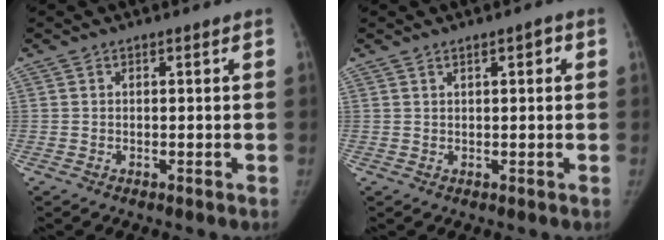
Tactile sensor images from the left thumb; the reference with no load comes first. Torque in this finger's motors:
{"motor_torque": [-0.10, 0.05, -0.28, 0.17, -0.02]}